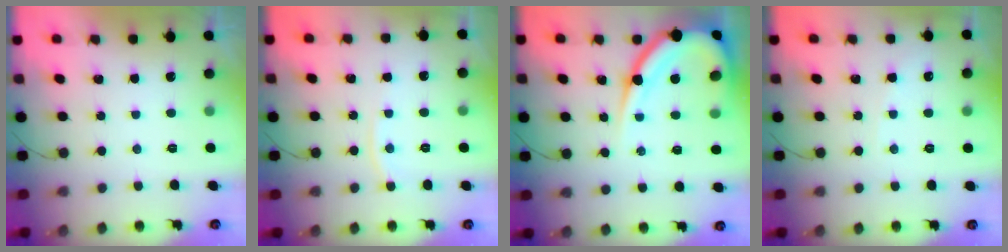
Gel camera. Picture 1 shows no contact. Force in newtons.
{"total": 5.0, "press": 4.9, "slide": 0.7}
{"total": 16.1, "press": 16.0, "slide": 1.5}
{"total": 2.9, "press": 2.9, "slide": 0.4}